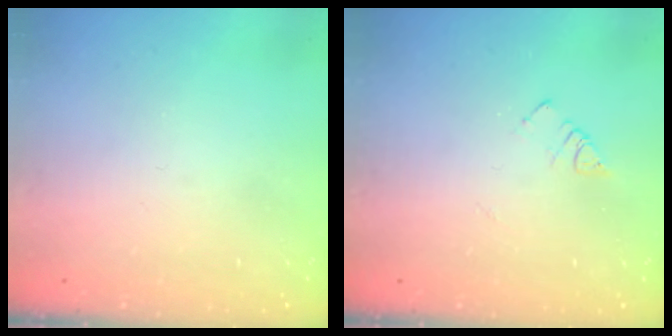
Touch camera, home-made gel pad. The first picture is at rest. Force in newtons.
{"total": 4.0, "press": 4.0, "slide": 0.4}